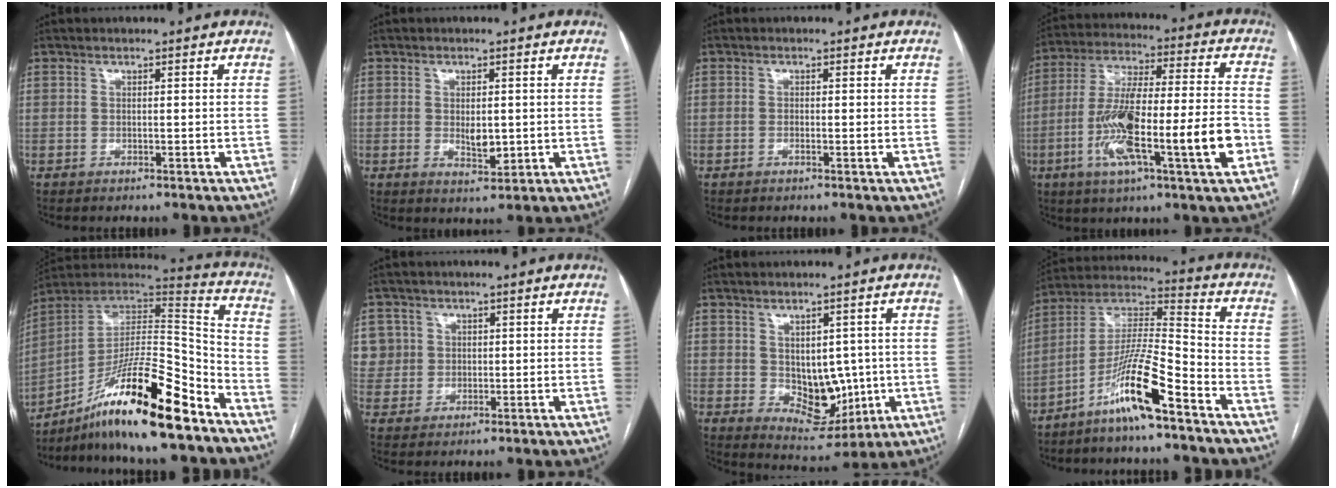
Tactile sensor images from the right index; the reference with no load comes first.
{"total": 3.6, "force": [0.0, 1.7, 3.2], "torque": [-0.052, -0.006, 0.006]}
{"total": 1.2, "force": [-0.3, 0.1, 1.1], "torque": [-0.020, 0.000, -0.005]}
{"total": 19.5, "force": [-6.0, 1.8, 18.5], "torque": [-0.320, -0.001, -0.100]}
{"total": 22.4, "force": [-15.2, 1.4, 16.4], "torque": [-0.272, 0.003, -0.260]}
{"total": 6.6, "force": [2.0, 6.3, 0.2], "torque": [0.000, 0.021, 0.049]}
{"total": 8.5, "force": [-0.2, 5.5, 6.4], "torque": [-0.087, 0.001, 0.020]}
{"total": 12.7, "force": [-8.0, 0.4, 9.9], "torque": [-0.196, 0.001, -0.155]}